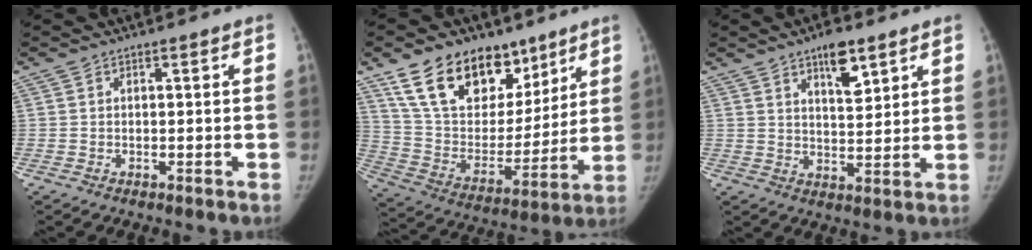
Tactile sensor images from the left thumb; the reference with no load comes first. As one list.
[{"total": 22.4, "force": [14.2, 13.5, 10.9], "torque": [-0.138, -0.049, 0.254]}, {"total": 7.7, "force": [4.9, 2.9, 5.2], "torque": [-0.062, -0.031, 0.077]}]